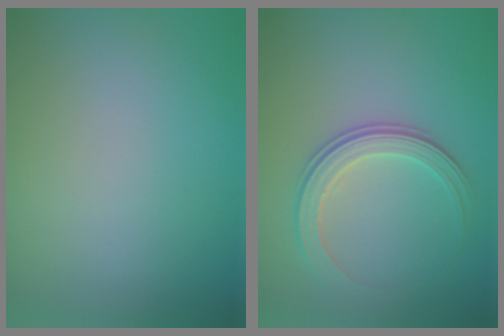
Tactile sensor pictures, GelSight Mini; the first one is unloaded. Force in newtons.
{"total": 2.9, "press": 2.7, "slide": 1.0}